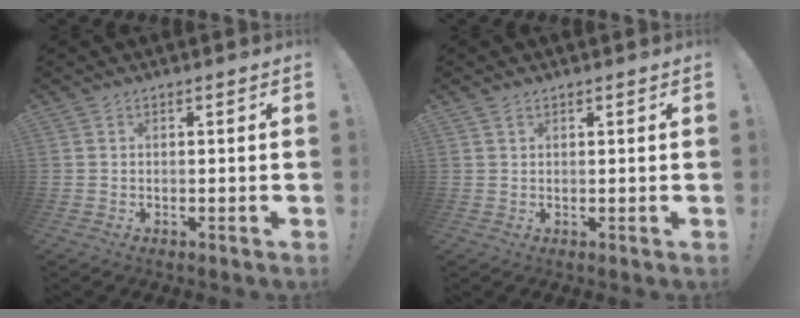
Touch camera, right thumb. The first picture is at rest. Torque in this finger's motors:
{"motor_torque": [-0.16, -0.14, -0.02, 0.04, 0.02]}